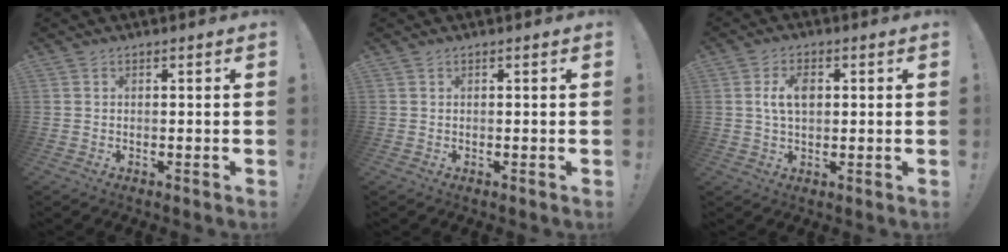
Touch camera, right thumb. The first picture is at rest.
{"total": 0.0}
{"total": 6.3, "force": [1.1, 3.8, 4.8], "torque": [-0.080, 0.007, 0.019]}